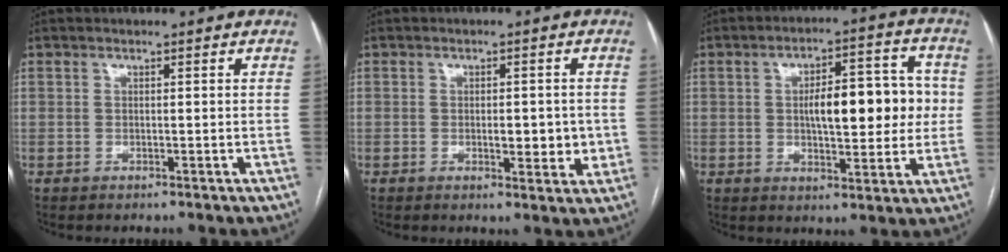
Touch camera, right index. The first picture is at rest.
{"total": 4.6, "force": [-0.4, 2.0, 4.2], "torque": [-0.052, -0.001, 0.000]}
{"total": 12.5, "force": [0.8, 4.6, 11.6], "torque": [-0.165, 0.029, 0.016]}